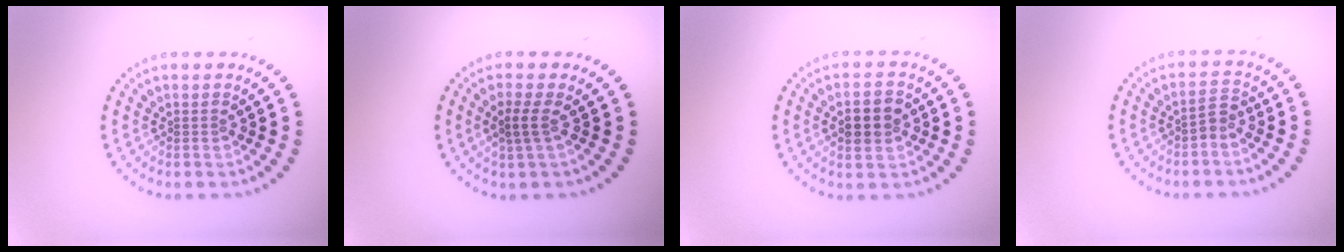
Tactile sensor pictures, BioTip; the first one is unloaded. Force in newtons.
{"total": 1.5, "press": 1.3, "slide": 0.9}
{"total": 3.3, "press": 3.3, "slide": 0.2}
{"total": 1.3, "press": 1.3, "slide": 0.5}